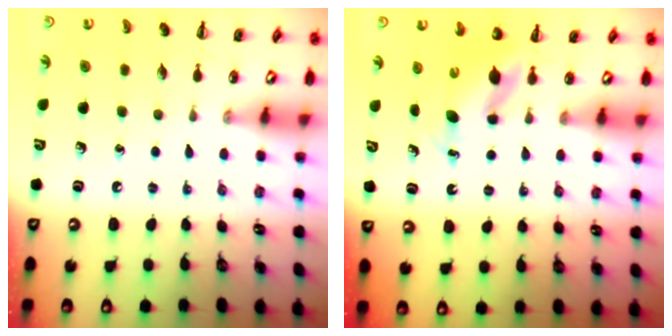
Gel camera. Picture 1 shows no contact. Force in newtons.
{"total": 5.0, "press": 5.0, "slide": 0.3}